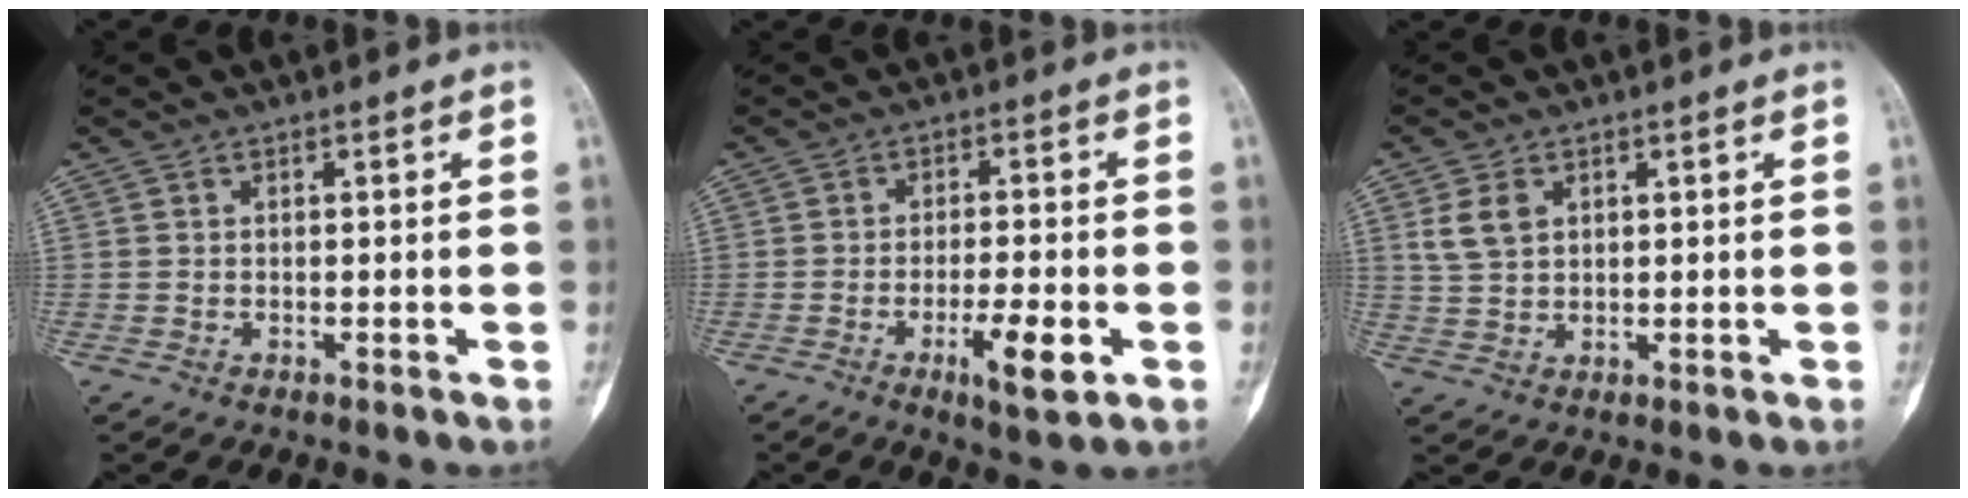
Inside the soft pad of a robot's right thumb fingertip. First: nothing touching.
{"total": 7.1, "force": [-2.8, 1.5, 6.4], "torque": [-0.106, 0.001, -0.042]}
{"total": 4.7, "force": [1.8, 3.2, 2.9], "torque": [-0.052, 0.000, 0.042]}